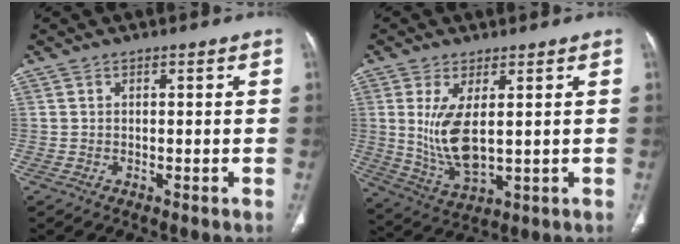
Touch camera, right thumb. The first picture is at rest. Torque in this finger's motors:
{"motor_torque": [-0.28, 0.83, 0.72, 0.68, 0.04]}